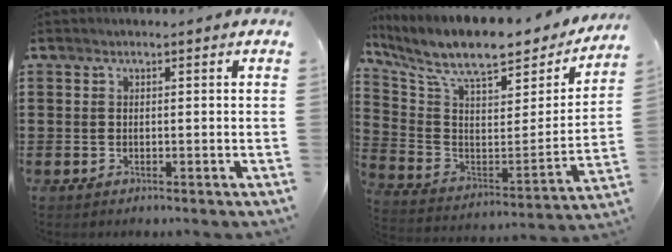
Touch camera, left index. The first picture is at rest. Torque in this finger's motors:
{"motor_torque": [1.92, 0.21, 1.05, 0.21]}